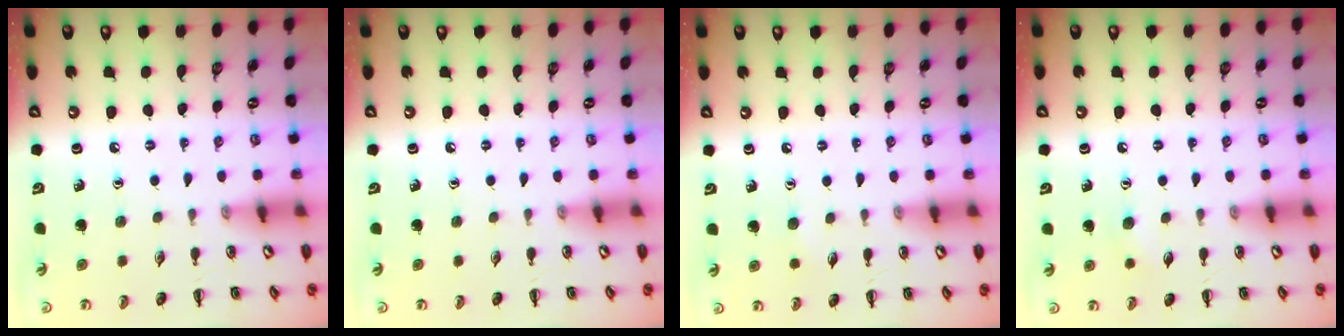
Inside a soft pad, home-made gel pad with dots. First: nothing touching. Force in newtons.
{"total": 0.0}
{"total": 3.7, "press": 3.6, "slide": 0.9}
{"total": 4.8, "press": 4.7, "slide": 1.2}